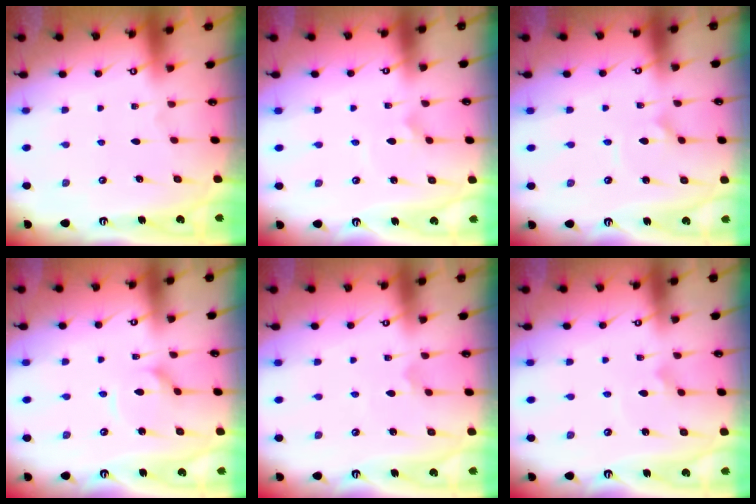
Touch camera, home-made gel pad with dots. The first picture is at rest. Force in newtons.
{"total": 1.5, "press": 1.5, "slide": 0.0}
{"total": 1.4, "press": 1.3, "slide": 0.6}
{"total": 3.3, "press": 3.3, "slide": 0.3}
{"total": 2.5, "press": 2.5, "slide": 0.2}
{"total": 2.5, "press": 2.5, "slide": 0.1}